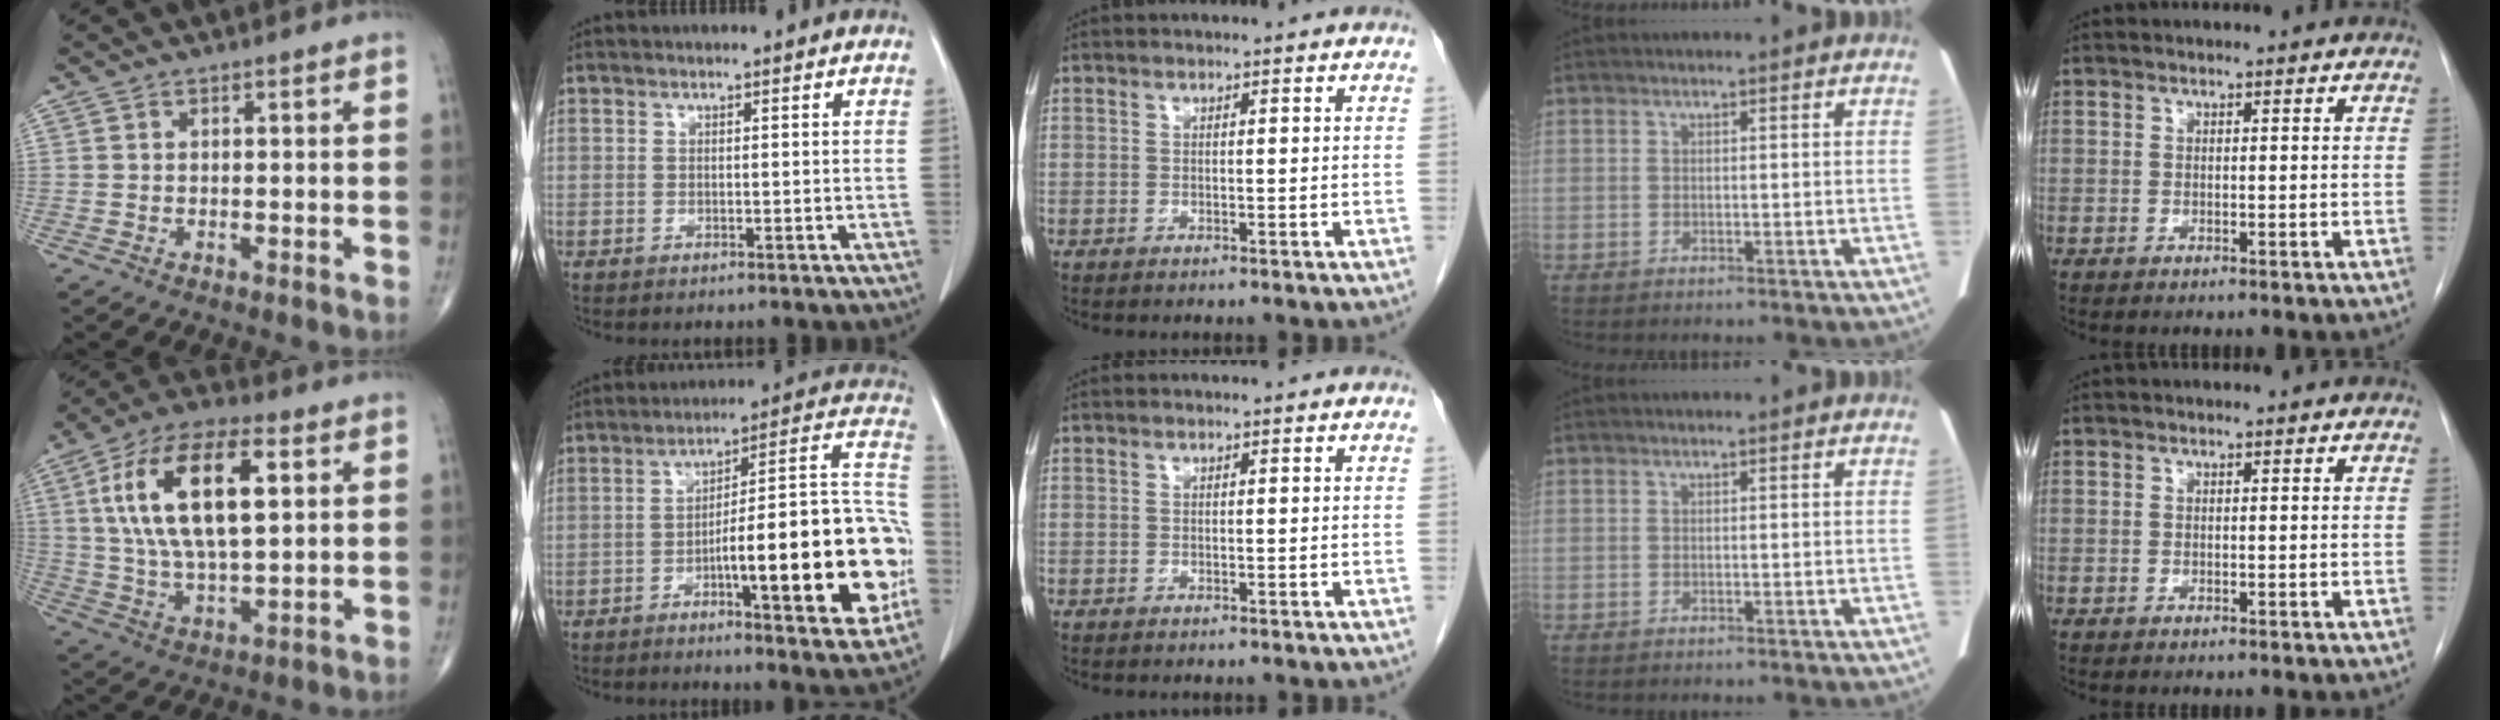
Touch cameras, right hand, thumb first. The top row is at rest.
{"thumb": {"total": 19.6, "force": [5.1, 8.6, 16.8], "torque": [-0.308, 0.003, 0.087]}, "index": {"total": 22.8, "force": [-5.8, 3.9, 21.8], "torque": [-0.246, 0.026, -0.074]}}